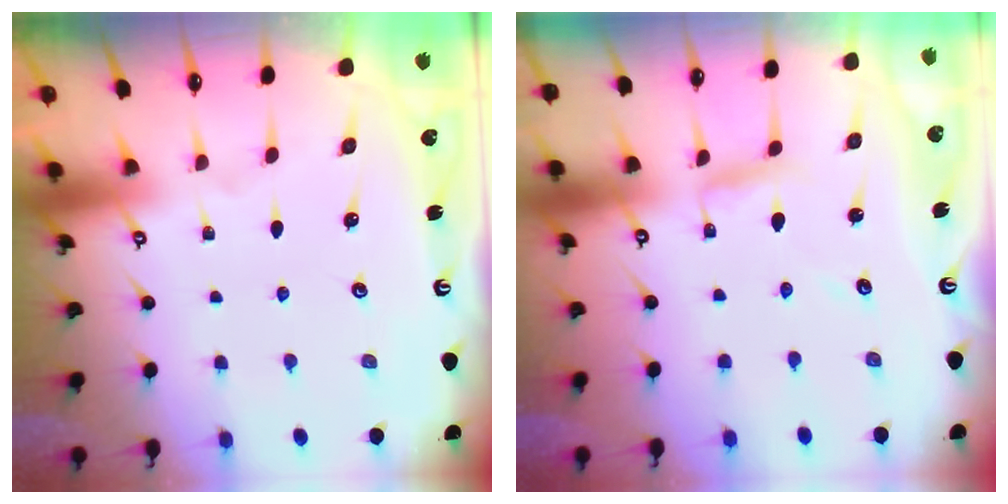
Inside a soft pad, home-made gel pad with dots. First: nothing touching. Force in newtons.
{"total": 3.4, "press": 3.4, "slide": 0.3}